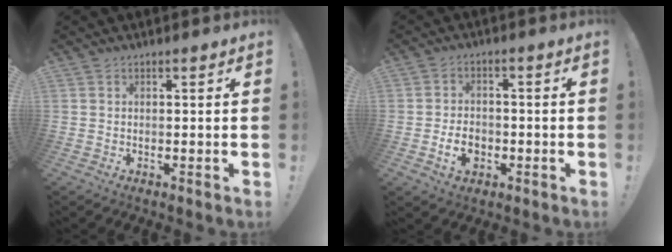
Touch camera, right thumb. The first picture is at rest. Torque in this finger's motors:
{"motor_torque": [-0.15, 0.29, 0.50, -0.34, 0.00]}